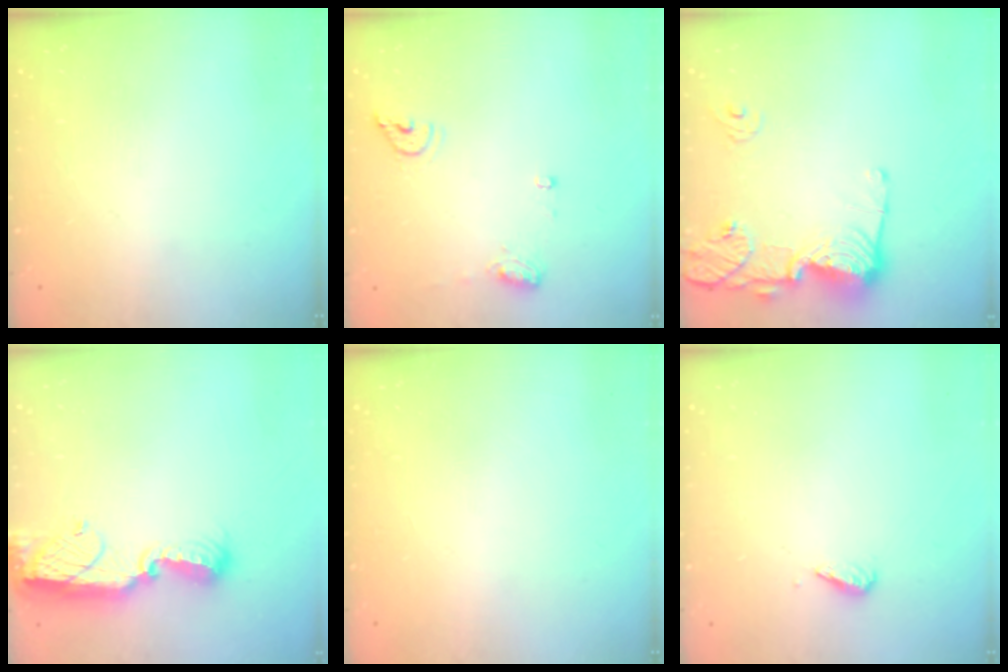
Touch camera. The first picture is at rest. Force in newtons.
{"total": 7.9, "press": 7.8, "slide": 1.1}
{"total": 15.9, "press": 15.9, "slide": 1.5}
{"total": 13.3, "press": 12.2, "slide": 5.5}
{"total": 1.1, "press": 0.8, "slide": 0.7}
{"total": 2.7, "press": 2.7, "slide": 0.6}